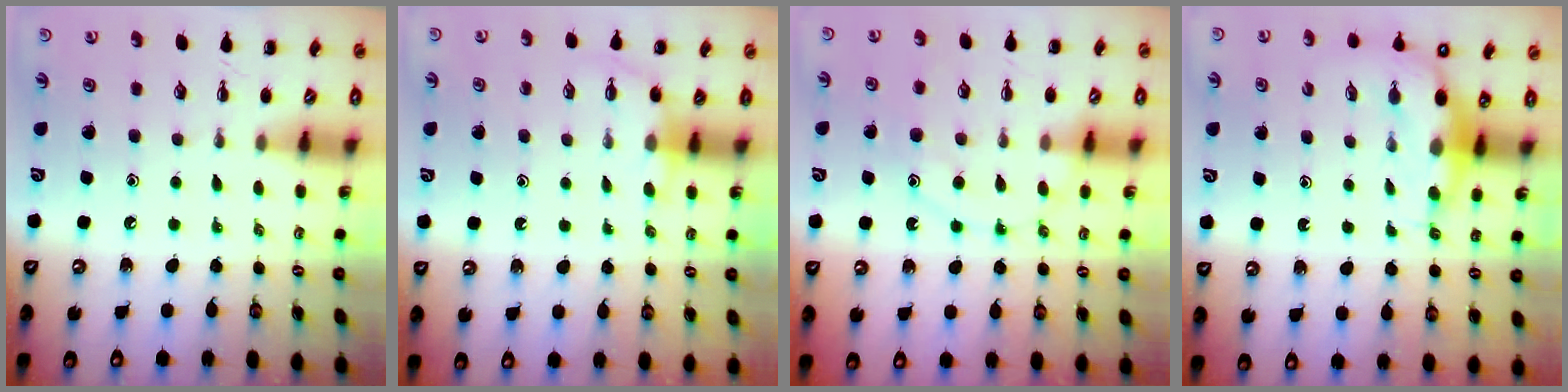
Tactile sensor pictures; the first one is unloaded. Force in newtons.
{"total": 4.9, "press": 4.8, "slide": 0.8}
{"total": 12.0, "press": 12.0, "slide": 1.0}
{"total": 6.6, "press": 6.3, "slide": 1.8}